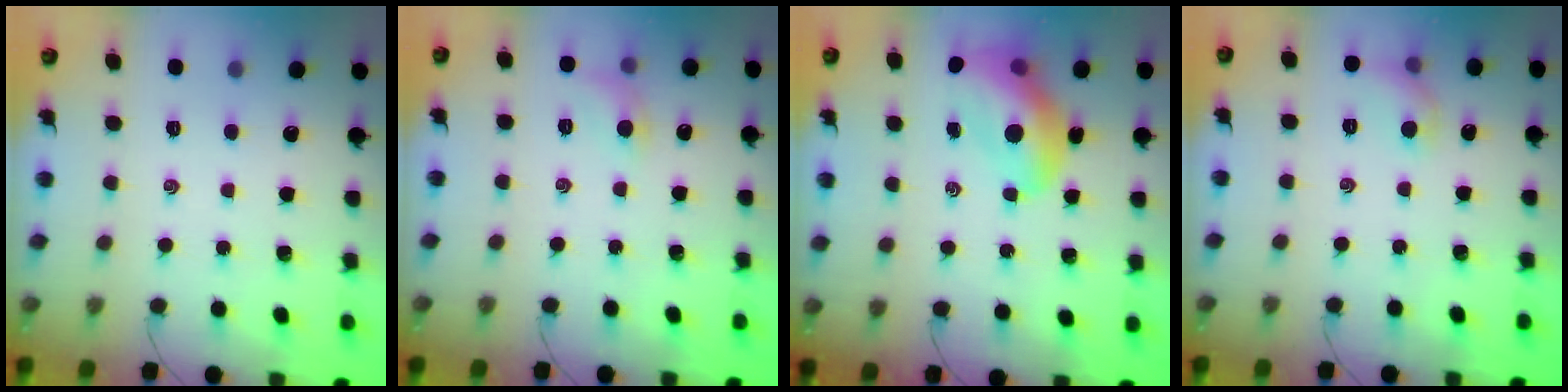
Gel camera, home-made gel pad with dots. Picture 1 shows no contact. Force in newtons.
{"total": 6.9, "press": 6.7, "slide": 1.6}
{"total": 12.8, "press": 12.3, "slide": 3.6}
{"total": 6.2, "press": 6.1, "slide": 1.3}